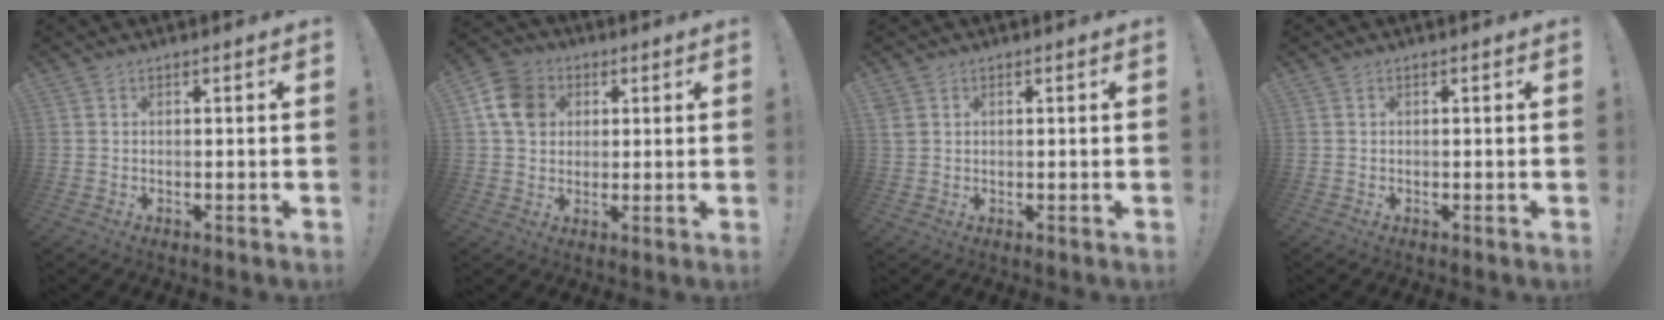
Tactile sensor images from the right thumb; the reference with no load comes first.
{"total": 11.8, "force": [3.4, 10.0, 5.2], "torque": [-0.067, 0.000, 0.071]}
{"total": 2.0, "force": [0.9, 1.6, 0.9], "torque": [-0.015, 0.003, 0.019]}
{"total": 0.0}